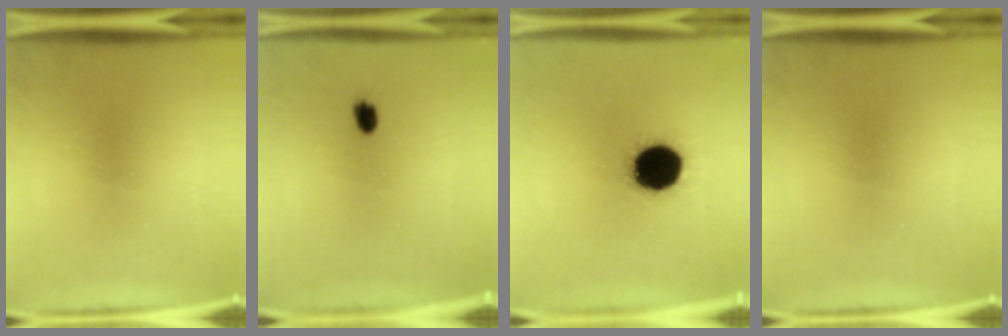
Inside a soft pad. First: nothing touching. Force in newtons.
{"total": 2.7}
{"total": 19.1}
{"total": 0.0}